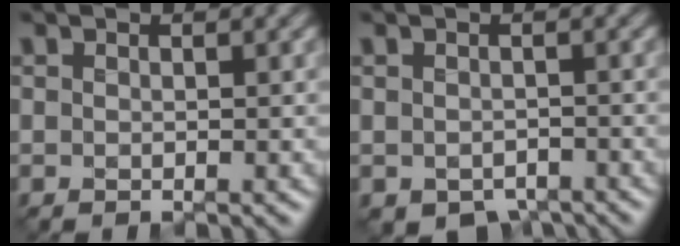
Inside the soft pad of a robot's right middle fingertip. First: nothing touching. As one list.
[{"total": 3.1, "force": [-1.9, 2.0, 1.6], "torque": [-0.018, -0.015, -0.024]}]